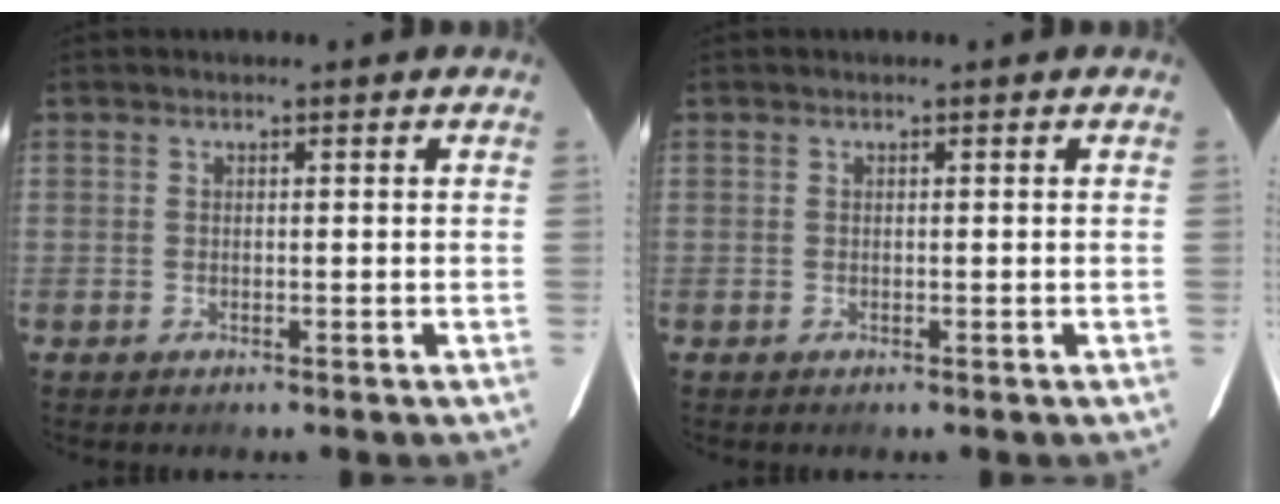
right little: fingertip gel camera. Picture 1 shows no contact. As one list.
[{"total": 0.0}]